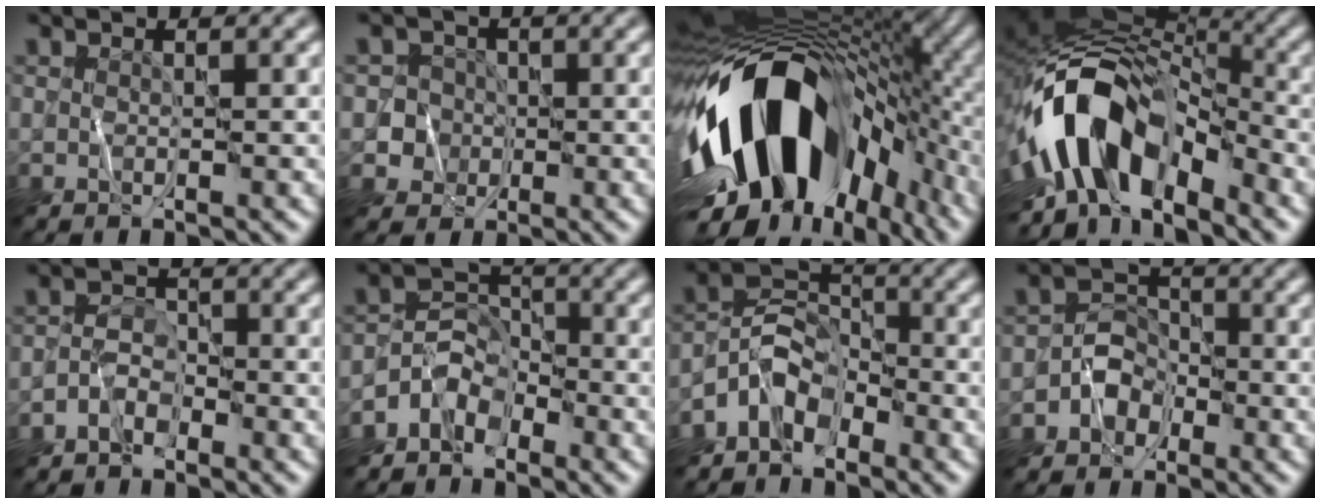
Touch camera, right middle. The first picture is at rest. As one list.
[{"total": 4.1, "force": [-1.5, 3.9, -0.1], "torque": [0.027, 0.000, -0.044]}, {"total": 17.1, "force": [-3.7, 10.5, 12.9], "torque": [-0.210, -0.008, -0.061]}, {"total": 12.4, "force": [-5.1, 7.2, 8.7], "torque": [-0.149, 0.005, -0.098]}, {"total": 2.1, "force": [-1.5, 1.2, 0.7], "torque": [-0.011, 0.009, -0.035]}, {"total": 3.5, "force": [-2.5, 2.2, 1.0], "torque": [-0.010, 0.005, -0.058]}, {"total": 4.3, "force": [-2.9, 2.6, 1.8], "torque": [-0.023, 0.005, -0.070]}, {"total": 2.4, "force": [-1.2, 2.0, 0.6], "torque": [0.001, 0.011, -0.027]}]